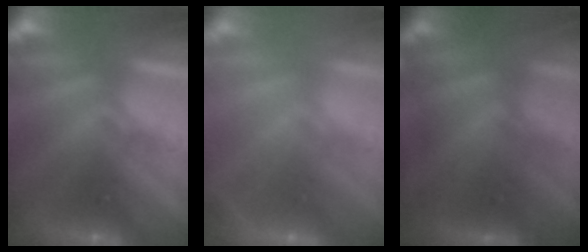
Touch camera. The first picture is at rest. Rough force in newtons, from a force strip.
{"total": 2.0}
{"total": 4.7}